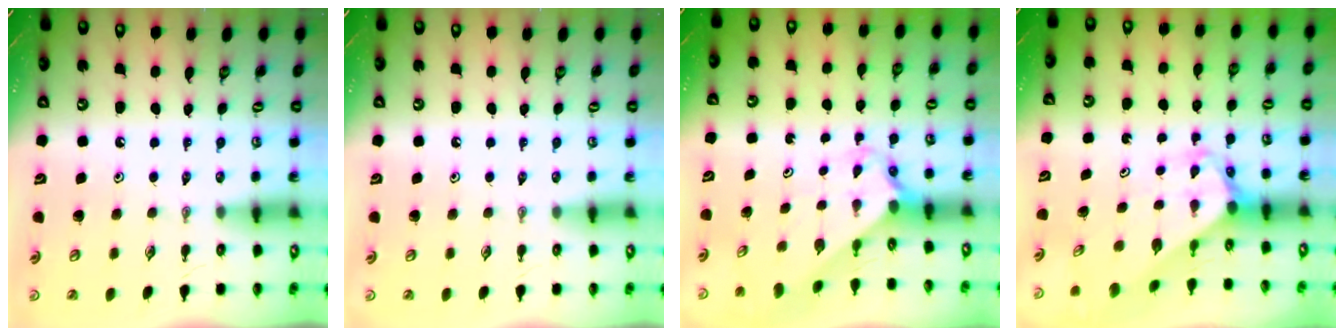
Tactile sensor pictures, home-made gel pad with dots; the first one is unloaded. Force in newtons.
{"total": 0.0}
{"total": 2.3, "press": 2.3, "slide": 0.2}
{"total": 2.4, "press": 2.4, "slide": 0.2}